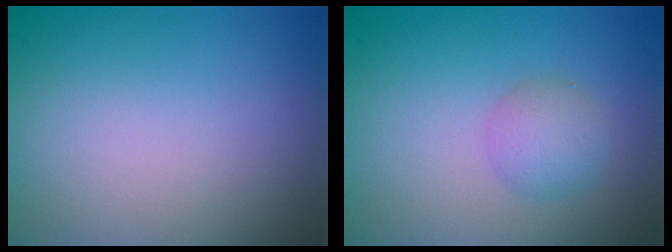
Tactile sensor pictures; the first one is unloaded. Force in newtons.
{"total": 2.2, "press": 2.2, "slide": 0.1}